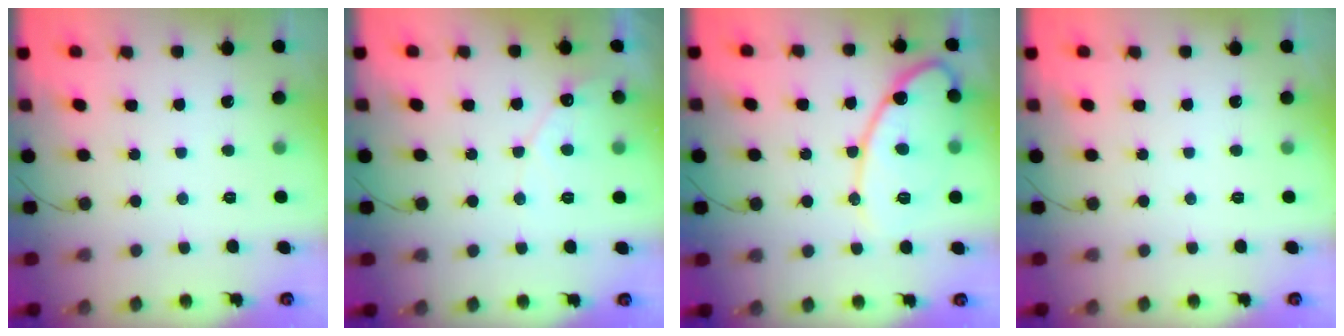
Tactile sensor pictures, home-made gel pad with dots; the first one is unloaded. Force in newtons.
{"total": 5.5, "press": 5.5, "slide": 0.3}
{"total": 13.2, "press": 13.2, "slide": 0.9}
{"total": 0.0}